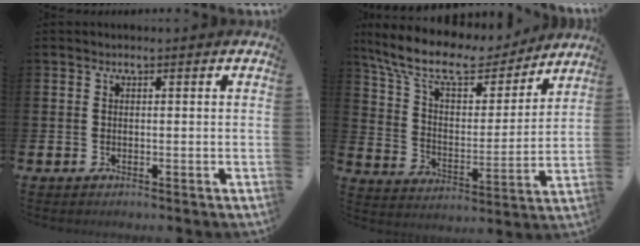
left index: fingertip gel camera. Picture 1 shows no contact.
{"total": 11.7, "force": [10.0, 3.6, 4.9], "torque": [-0.131, -0.057, 0.172]}